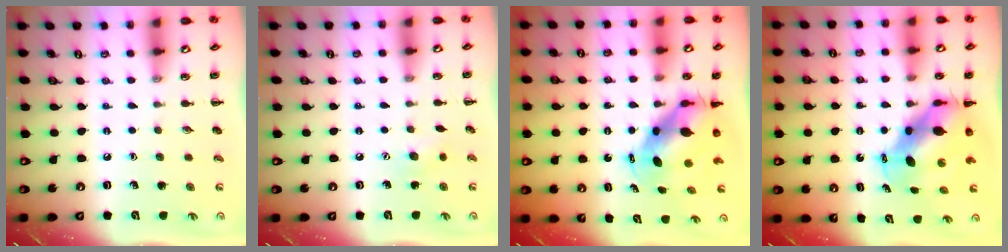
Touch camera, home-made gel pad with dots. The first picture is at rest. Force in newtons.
{"total": 5.9, "press": 5.7, "slide": 1.4}
{"total": 6.9, "press": 6.6, "slide": 1.9}
{"total": 8.9, "press": 8.7, "slide": 1.9}